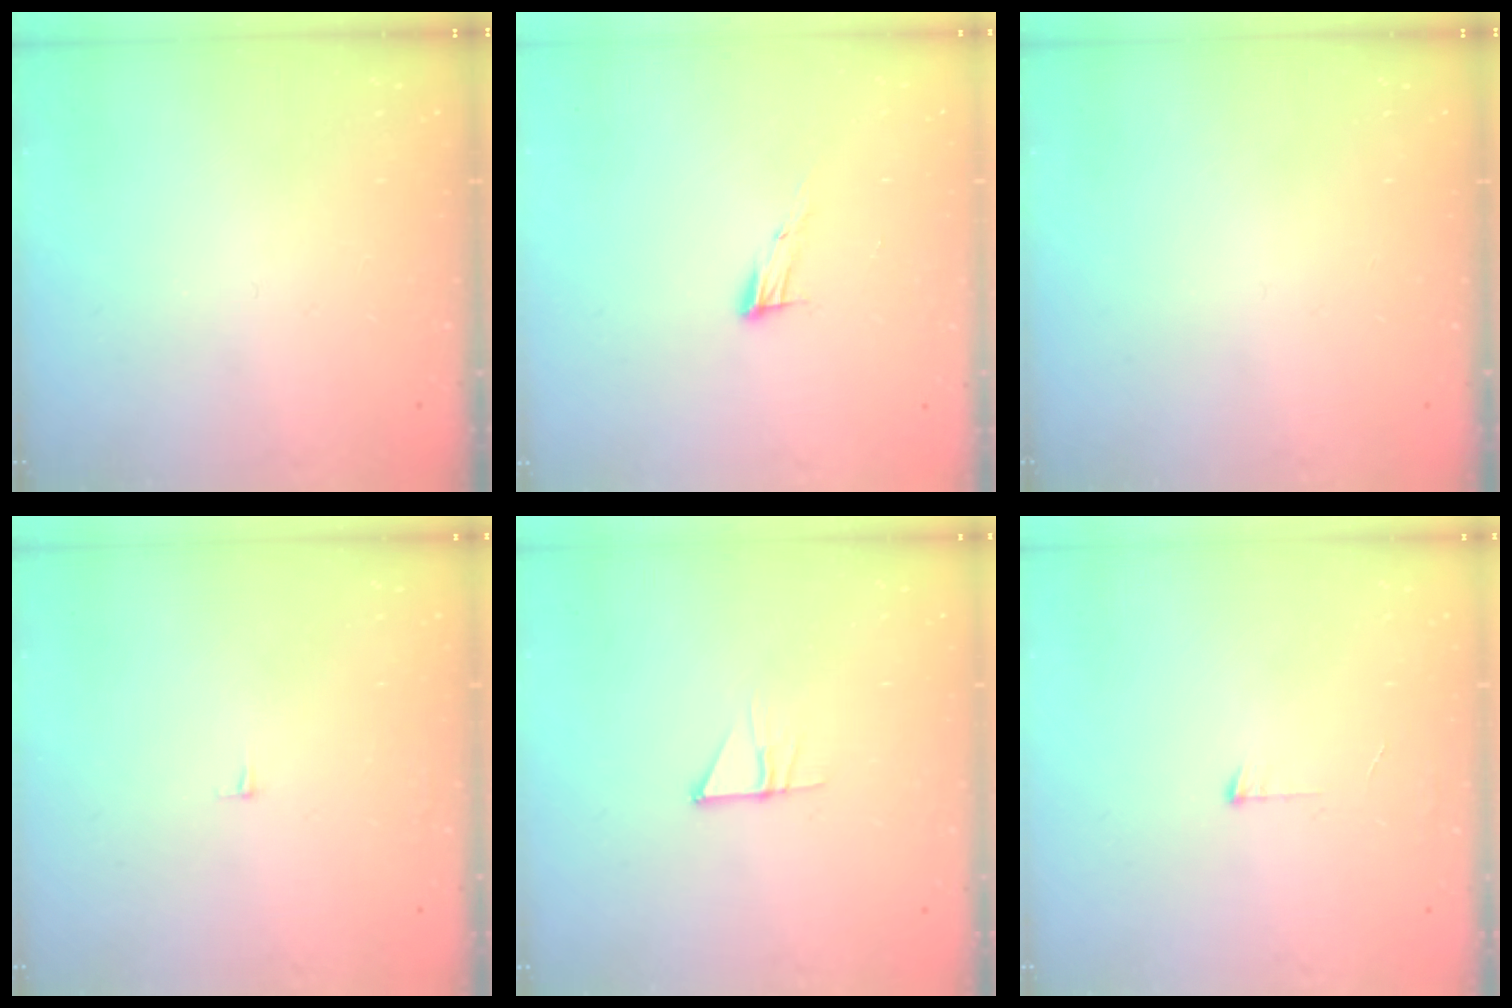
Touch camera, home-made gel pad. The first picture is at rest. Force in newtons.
{"total": 7.6, "press": 7.5, "slide": 1.1}
{"total": 0.0}
{"total": 2.7, "press": 2.7, "slide": 0.2}
{"total": 4.2, "press": 4.2, "slide": 0.4}
{"total": 3.6, "press": 3.6, "slide": 0.3}